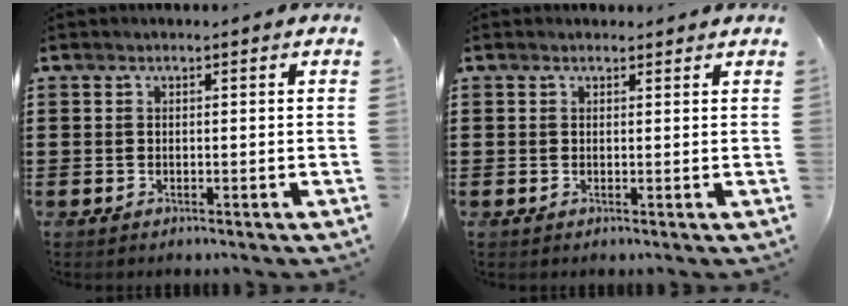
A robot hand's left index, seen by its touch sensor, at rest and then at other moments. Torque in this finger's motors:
{"motor_torque": [1.59, -0.54, 0.06, 0.01]}